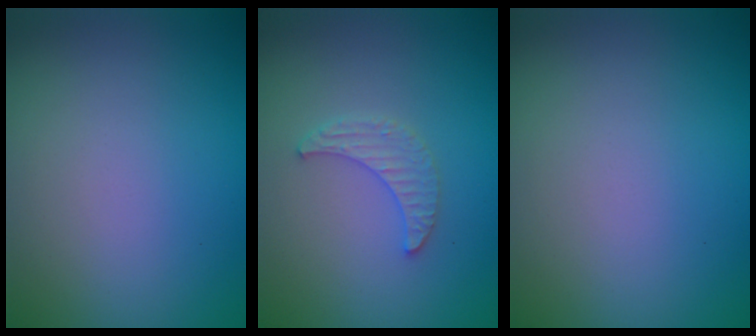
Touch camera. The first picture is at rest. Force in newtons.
{"total": 2.0, "press": 1.9, "slide": 0.5}
{"total": 0.0}